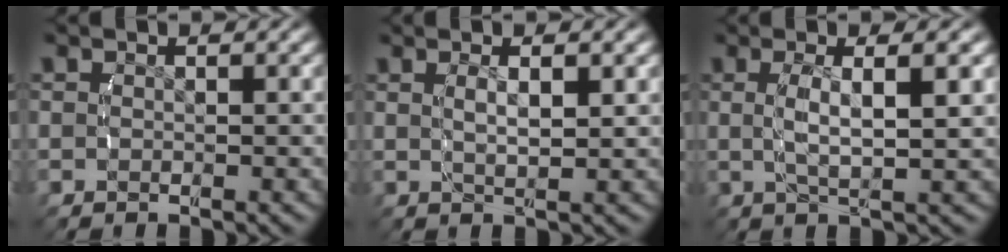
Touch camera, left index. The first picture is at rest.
{"total": 2.6, "force": [0.8, 0.3, 2.5], "torque": [-0.042, -0.004, 0.022]}
{"total": 4.0, "force": [0.6, 0.5, 3.9], "torque": [-0.079, -0.001, 0.019]}